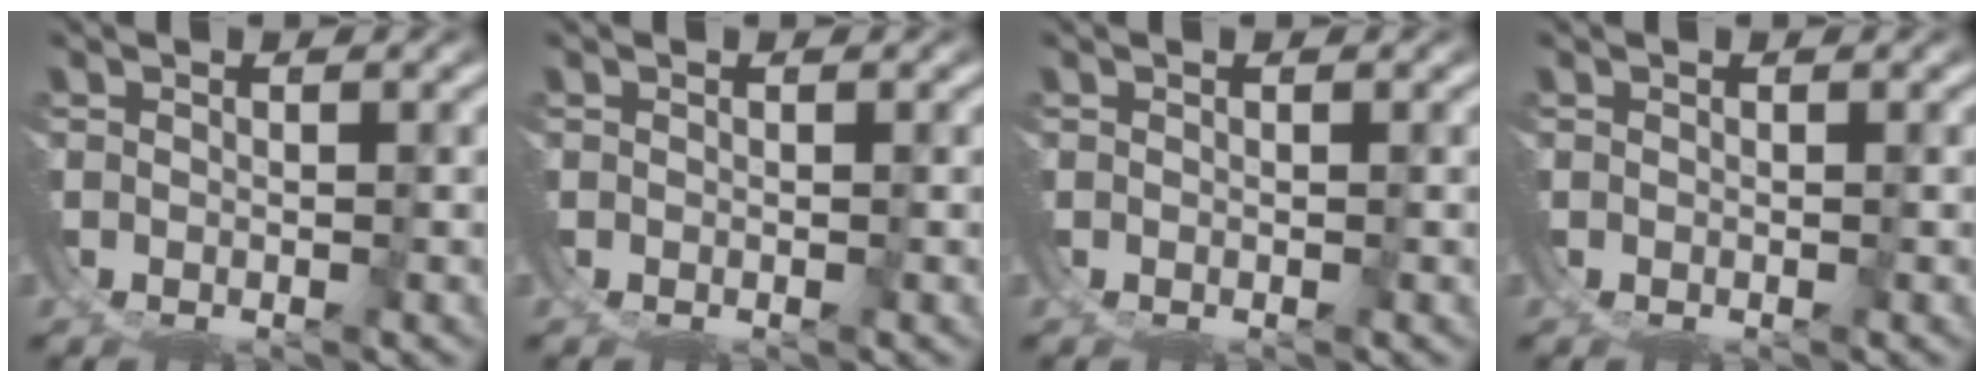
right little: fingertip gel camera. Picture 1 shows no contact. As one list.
[{"total": 0.0}, {"total": 0.0}, {"total": 0.0}]